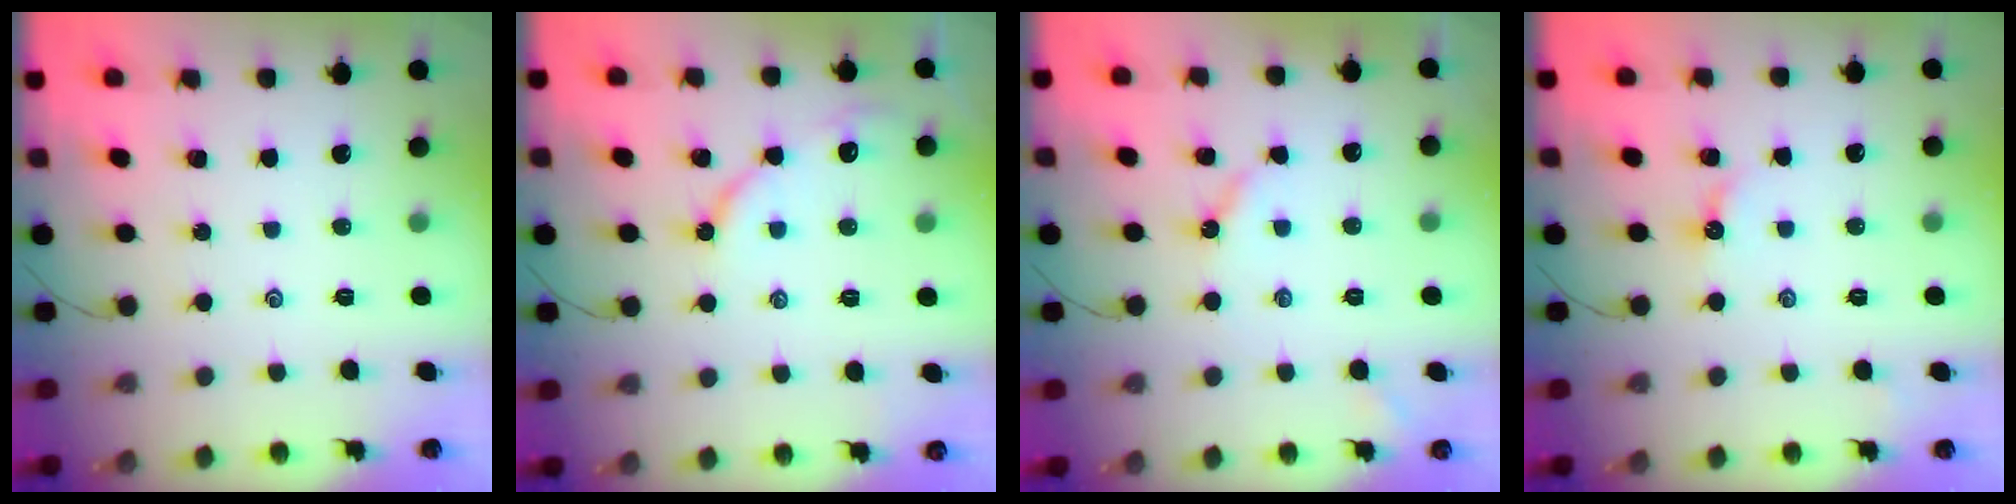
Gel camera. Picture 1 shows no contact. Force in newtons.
{"total": 7.2, "press": 7.1, "slide": 0.8}
{"total": 4.1, "press": 4.0, "slide": 0.6}
{"total": 3.5, "press": 3.5, "slide": 0.4}